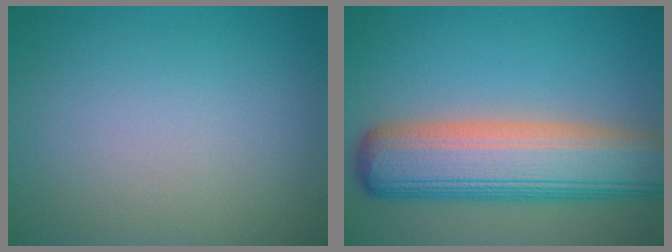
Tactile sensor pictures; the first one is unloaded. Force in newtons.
{"total": 10.5, "press": 10.4, "slide": 0.9}